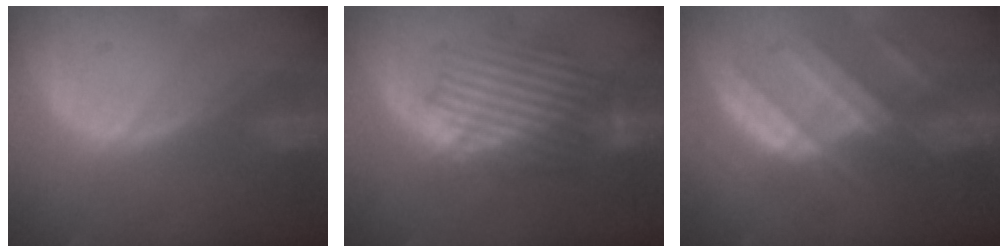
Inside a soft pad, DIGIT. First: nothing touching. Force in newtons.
{"total": 8.9, "press": 8.6, "slide": 2.3}
{"total": 9.6, "press": 8.5, "slide": 4.4}